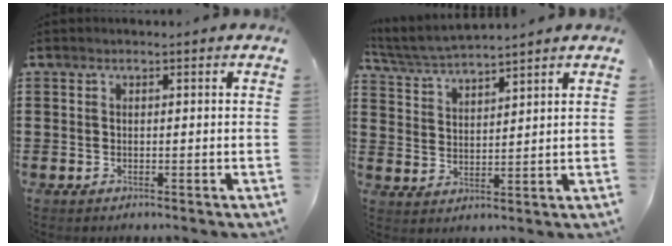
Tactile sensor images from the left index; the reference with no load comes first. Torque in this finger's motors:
{"motor_torque": [0.15, 0.19, 0.04, 0.07]}